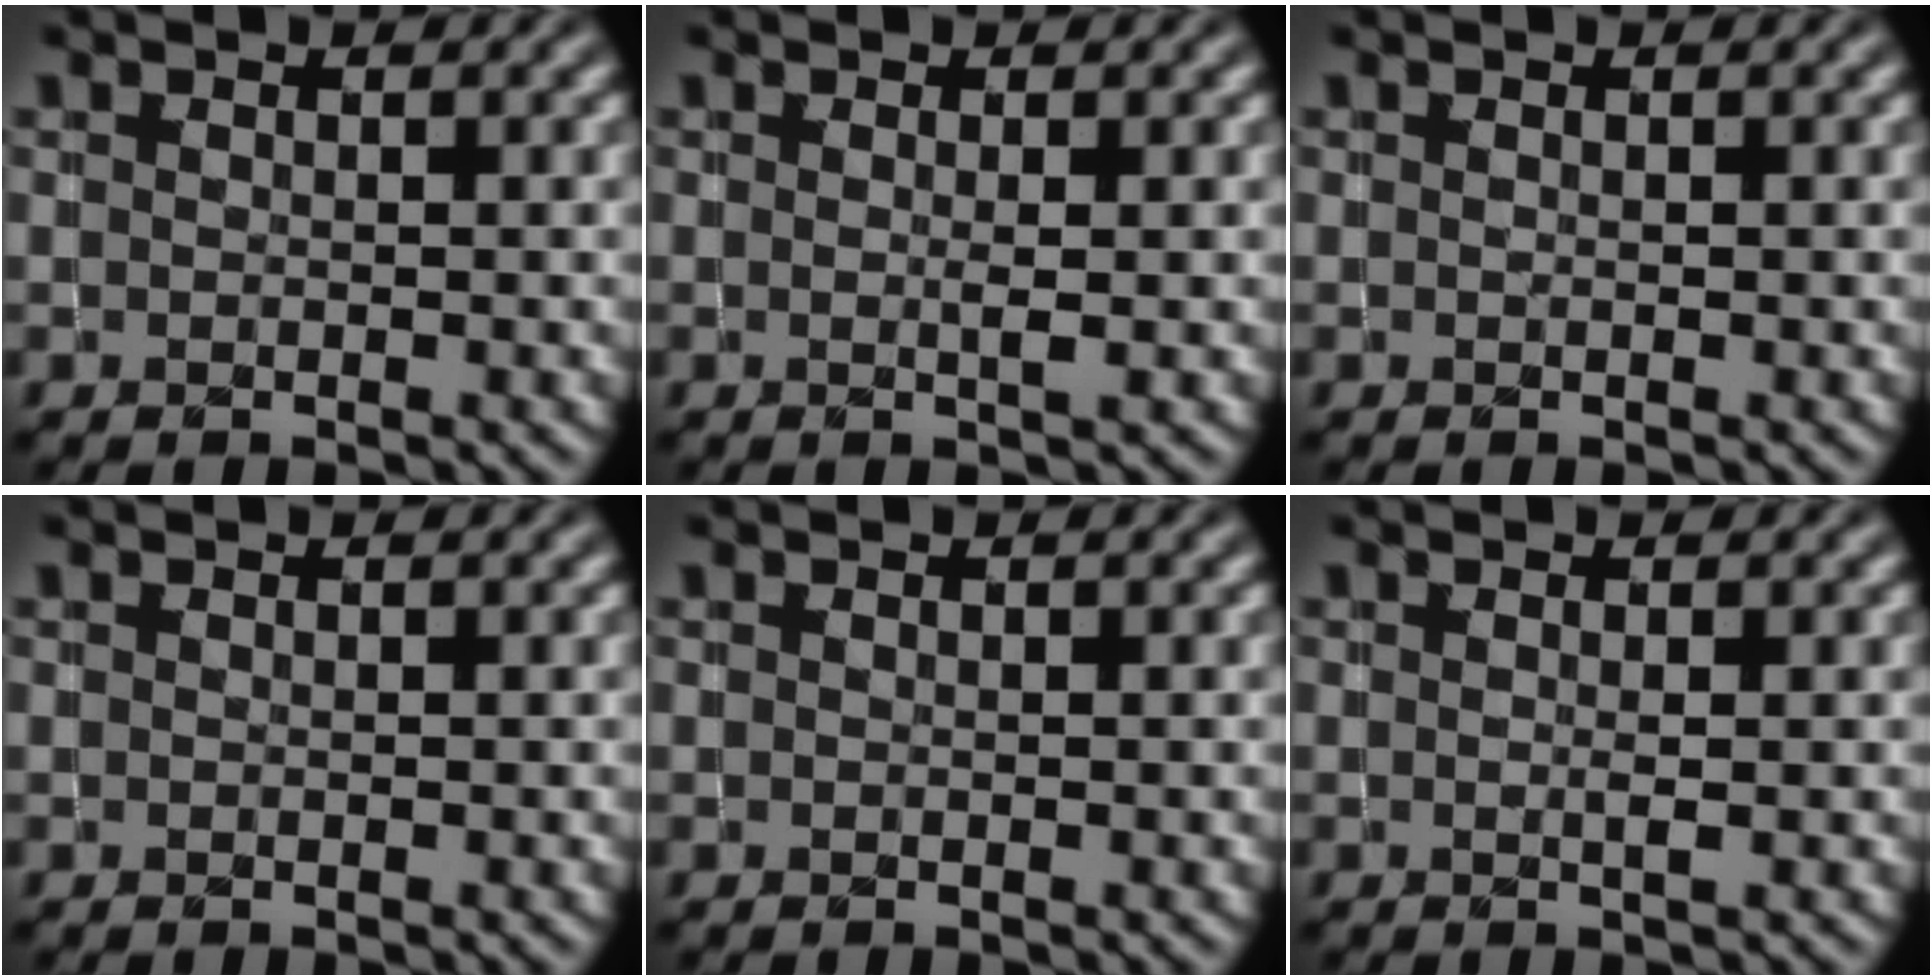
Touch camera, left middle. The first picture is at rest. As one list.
[{"total": 1.0, "force": [0.0, 0.2, 1.0], "torque": [-0.015, -0.002, -0.003]}, {"total": 0.0}, {"total": 0.0}, {"total": 0.0}, {"total": 0.7, "force": [0.0, 0.1, 0.7], "torque": [-0.010, -0.002, -0.003]}]